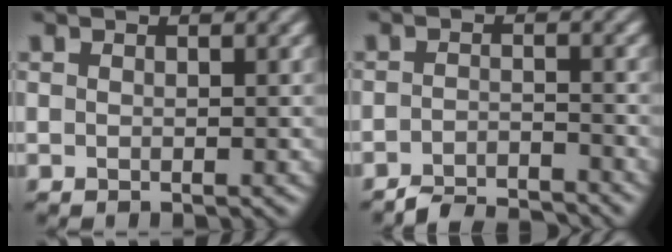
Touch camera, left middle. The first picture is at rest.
{"total": 3.6, "force": [-3.4, 0.4, 0.9], "torque": [-0.018, 0.002, -0.064]}